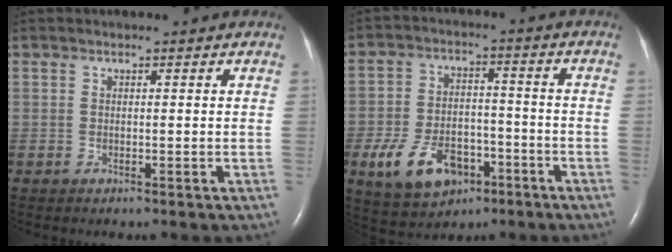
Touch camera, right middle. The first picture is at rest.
{"total": 11.3, "force": [-5.3, 6.8, 7.3], "torque": [-0.146, 0.005, -0.081]}